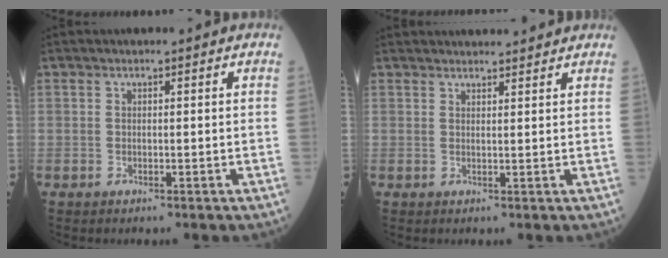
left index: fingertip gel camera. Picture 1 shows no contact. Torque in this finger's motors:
{"motor_torque": [0.21, -1.93, 0.31, 0.07]}